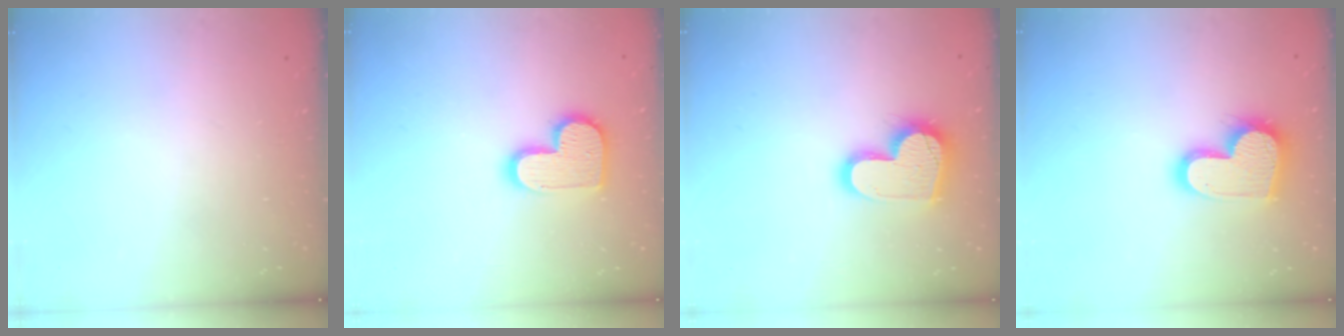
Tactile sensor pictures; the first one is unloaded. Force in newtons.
{"total": 14.2, "press": 14.2, "slide": 1.1}
{"total": 16.6, "press": 16.5, "slide": 1.6}
{"total": 18.9, "press": 18.9, "slide": 1.5}